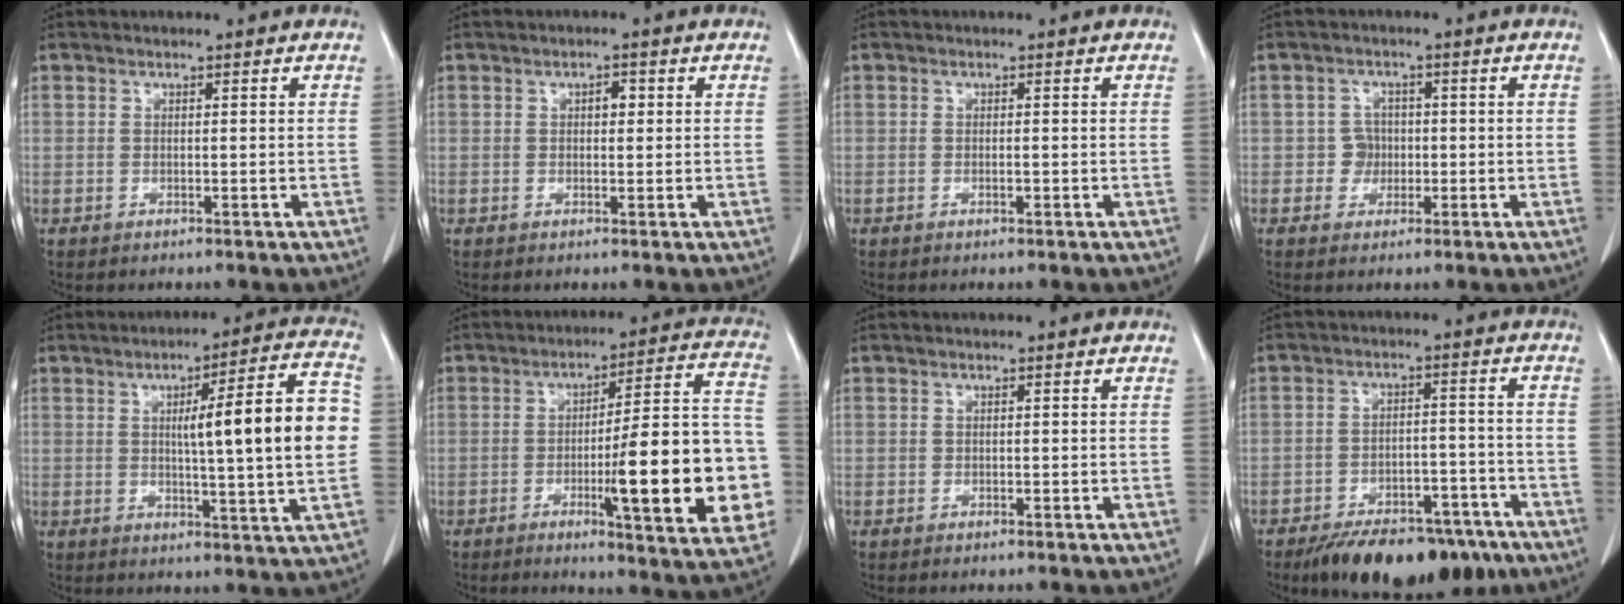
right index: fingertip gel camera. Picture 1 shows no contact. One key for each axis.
{"total": 1.6, "fx": 0.4, "fy": 0.8, "fz": 1.3, "tx": -0.020, "ty": 0.003, "tz": 0.004}
{"total": 0.5, "fx": -0.2, "fy": 0.1, "fz": 0.5, "tx": -0.010, "ty": 0.000, "tz": -0.002}
{"total": 2.8, "fx": -0.5, "fy": 2.7, "fz": 0.4, "tx": 0.003, "ty": 0.010, "tz": -0.007}
{"total": 15.0, "fx": 1.1, "fy": 0.4, "fz": 15.0, "tx": -0.209, "ty": 0.016, "tz": 0.013}
{"total": 20.9, "fx": -4.7, "fy": 2.5, "fz": 20.2, "tx": -0.214, "ty": 0.015, "tz": -0.059}
{"total": 0.0}
{"total": 15.0, "fx": -11.2, "fy": 6.4, "fz": 7.7, "tx": -0.088, "ty": 0.017, "tz": -0.165}